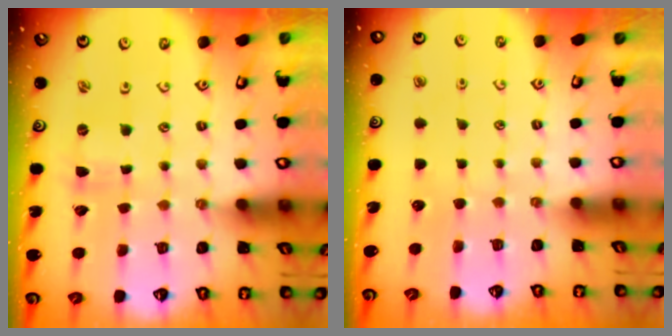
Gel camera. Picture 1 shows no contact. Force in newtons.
{"total": 0.0}